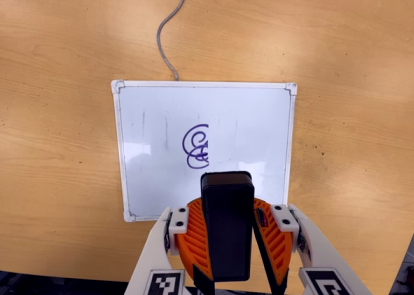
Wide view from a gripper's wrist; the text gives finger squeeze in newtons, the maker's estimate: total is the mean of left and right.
{"total": 10.9, "left": 10.4, "right": 11.4}